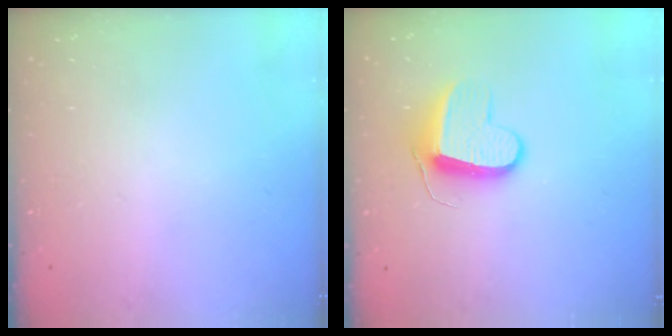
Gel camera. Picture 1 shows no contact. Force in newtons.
{"total": 9.8, "press": 9.8, "slide": 0.3}